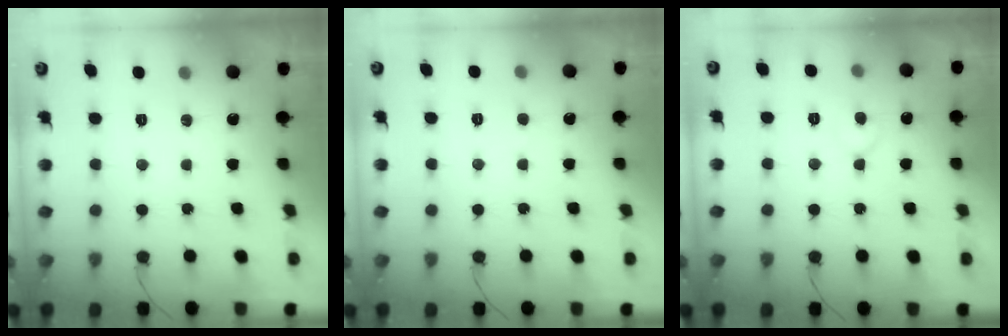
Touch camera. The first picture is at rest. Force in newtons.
{"total": 2.3, "press": 2.3, "slide": 0.2}
{"total": 5.5, "press": 5.5, "slide": 0.3}